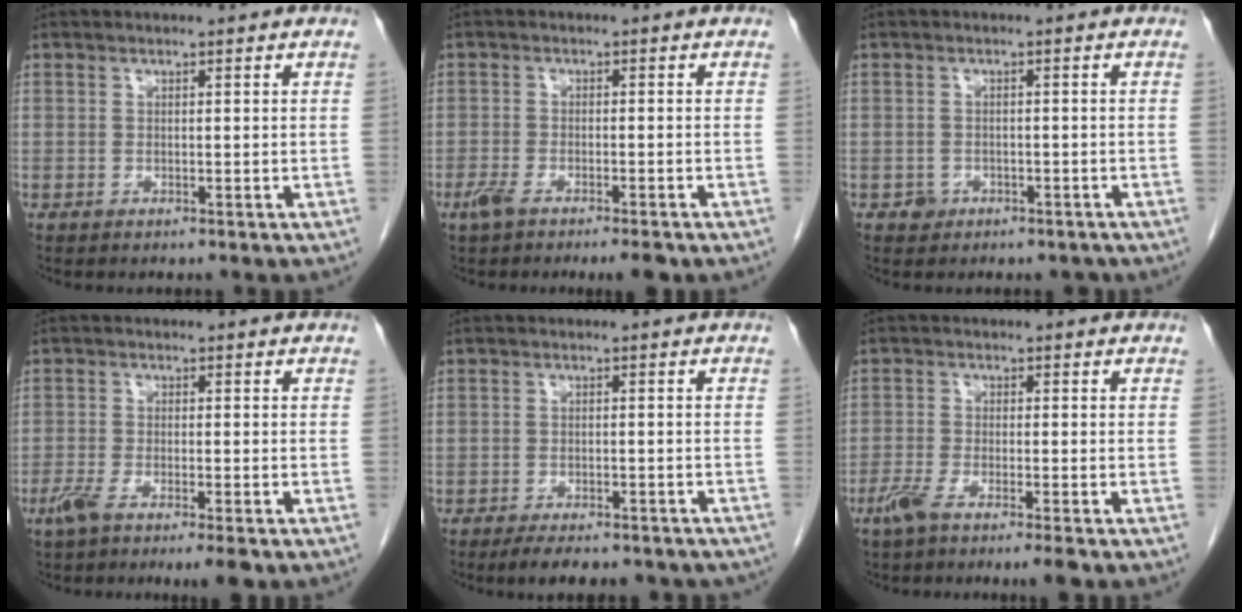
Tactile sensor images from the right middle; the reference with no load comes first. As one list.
[{"total": 5.2, "force": [-3.7, 1.1, 3.6], "torque": [-0.061, -0.007, -0.057]}, {"total": 2.2, "force": [-1.3, 1.8, 0.3], "torque": [-0.001, 0.010, -0.013]}, {"total": 5.7, "force": [-3.9, 0.7, 4.2], "torque": [-0.070, -0.013, -0.064]}, {"total": 10.5, "force": [-8.9, 3.2, 4.7], "torque": [-0.059, 0.001, -0.108]}, {"total": 5.2, "force": [-3.7, 0.2, 3.6], "torque": [-0.065, -0.010, -0.067]}]